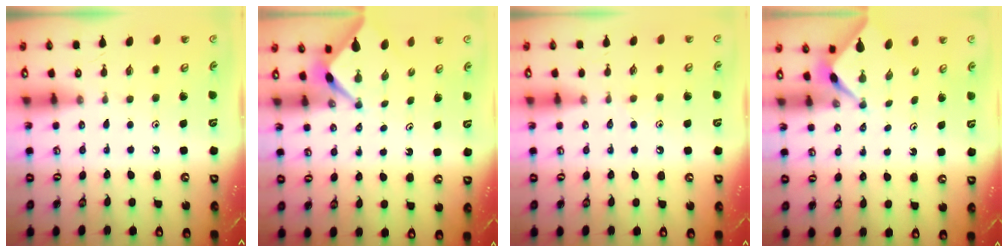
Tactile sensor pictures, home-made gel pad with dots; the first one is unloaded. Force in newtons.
{"total": 2.6, "press": 2.5, "slide": 0.4}
{"total": 5.3, "press": 5.2, "slide": 0.7}
{"total": 2.2, "press": 2.2, "slide": 0.1}